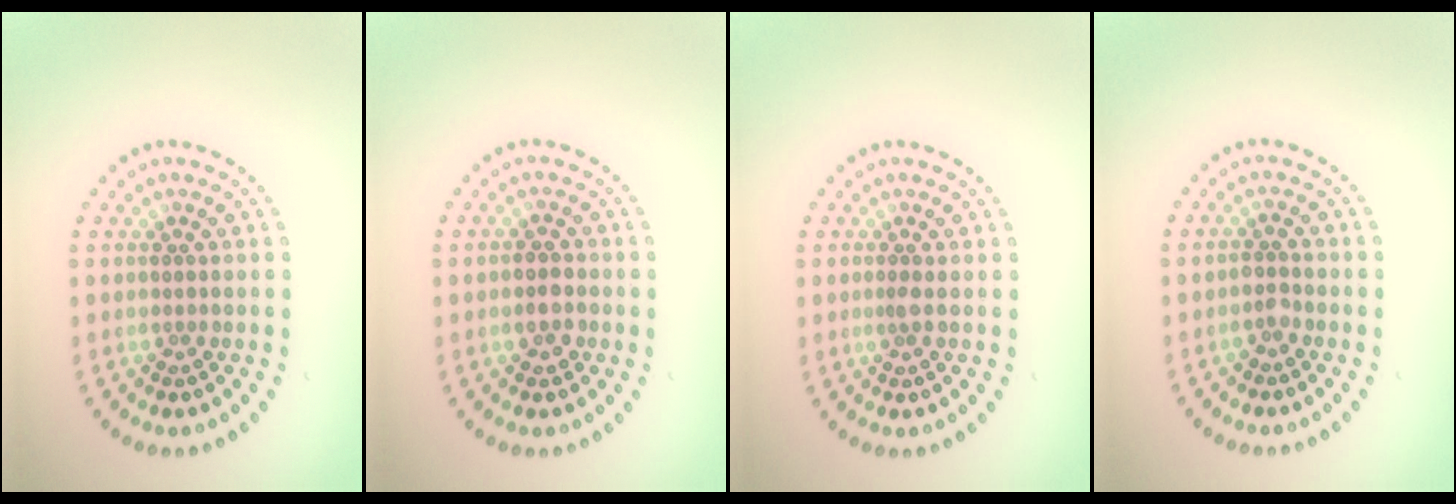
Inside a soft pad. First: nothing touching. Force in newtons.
{"total": 1.9, "press": 1.9, "slide": 0.5}
{"total": 0.8, "press": 0.6, "slide": 0.5}
{"total": 1.0, "press": 1.0, "slide": 0.3}